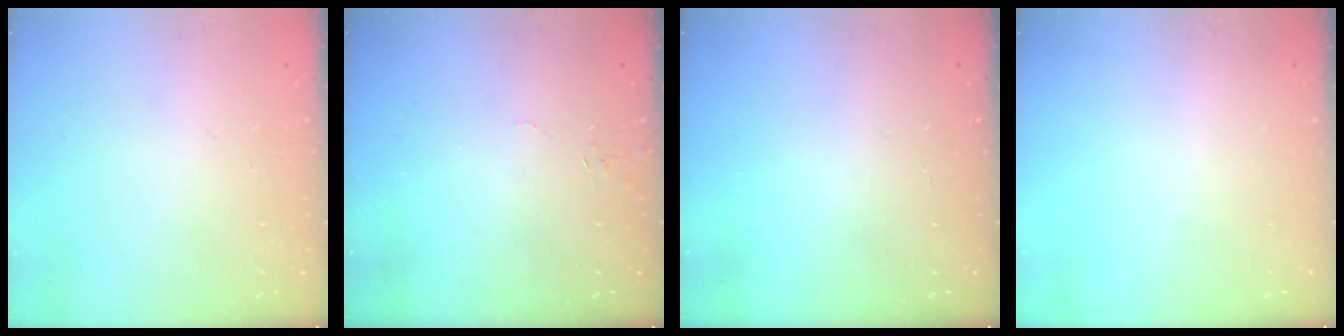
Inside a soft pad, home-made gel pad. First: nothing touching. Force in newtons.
{"total": 4.6, "press": 4.5, "slide": 0.4}
{"total": 1.7, "press": 1.7, "slide": 0.1}
{"total": 0.0}